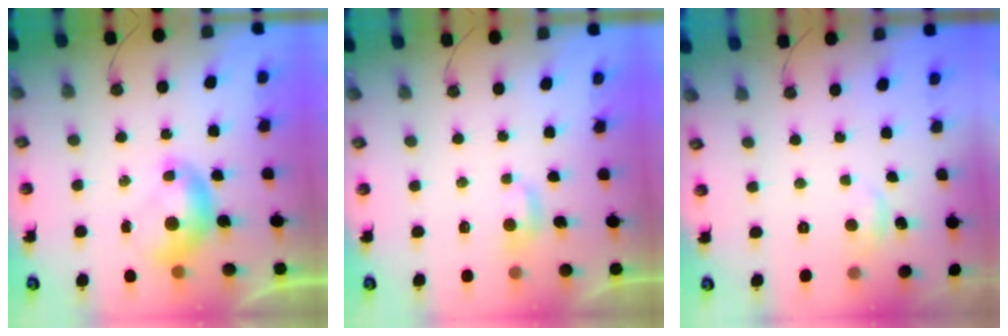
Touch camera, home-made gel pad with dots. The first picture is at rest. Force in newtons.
{"total": 3.0, "press": 3.0, "slide": 0.3}
{"total": 1.0, "press": 0.7, "slide": 0.8}